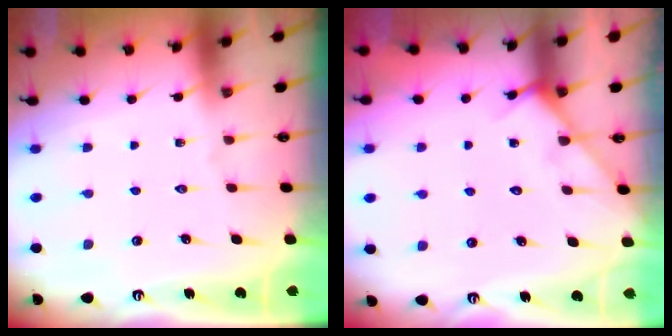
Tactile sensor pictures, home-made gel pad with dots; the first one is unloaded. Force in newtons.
{"total": 7.0, "press": 7.0, "slide": 0.4}